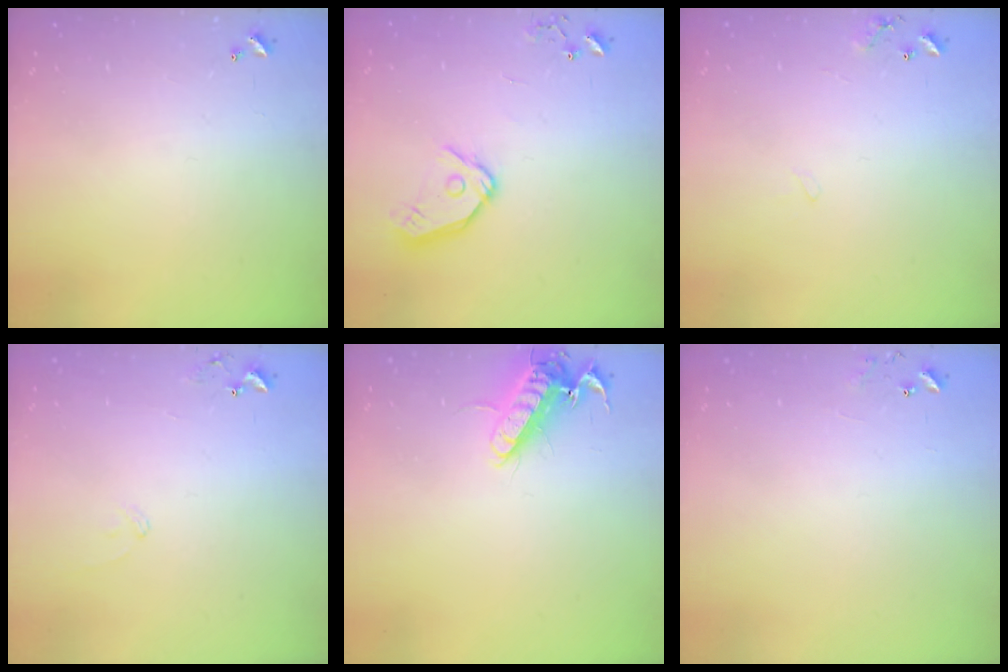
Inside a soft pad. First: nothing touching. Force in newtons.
{"total": 12.2, "press": 12.1, "slide": 1.5}
{"total": 6.1, "press": 6.1, "slide": 0.5}
{"total": 7.8, "press": 7.7, "slide": 0.5}
{"total": 12.3, "press": 12.1, "slide": 1.8}
{"total": 7.0, "press": 7.0, "slide": 0.5}